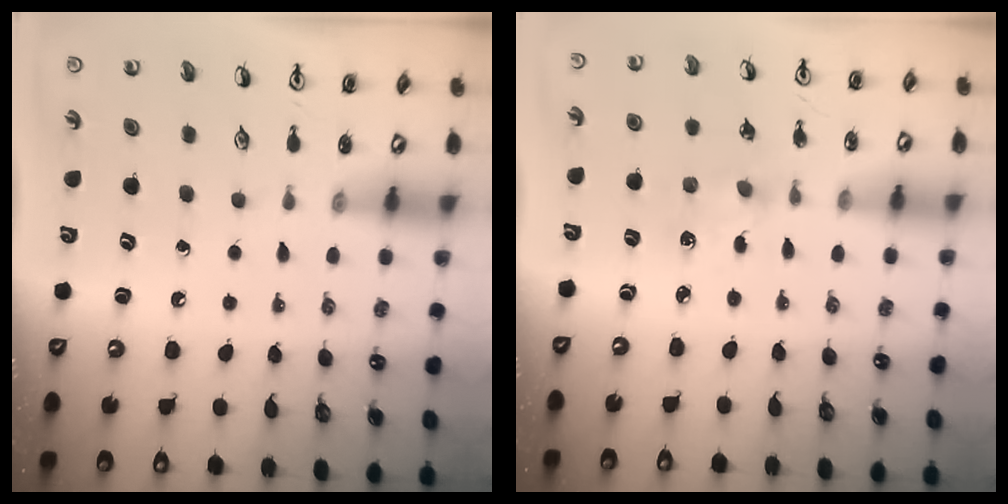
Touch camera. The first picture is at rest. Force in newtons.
{"total": 2.7, "press": 2.7, "slide": 0.3}